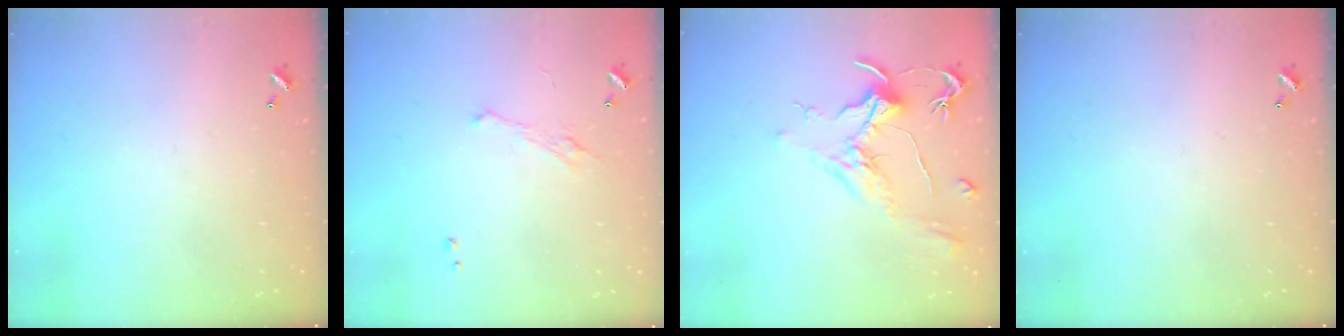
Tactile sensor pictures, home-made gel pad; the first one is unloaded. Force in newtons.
{"total": 2.3, "press": 2.1, "slide": 0.8}
{"total": 2.1, "press": 2.0, "slide": 0.8}
{"total": 0.0}